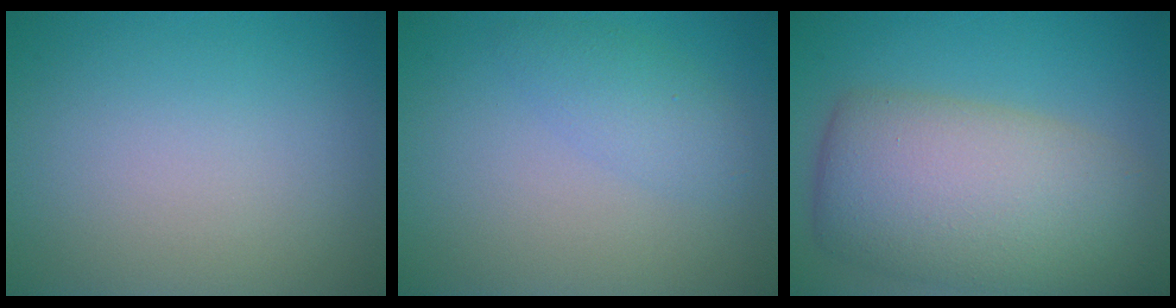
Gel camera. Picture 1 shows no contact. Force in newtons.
{"total": 2.2, "press": 2.2, "slide": 0.0}
{"total": 11.0, "press": 11.0, "slide": 0.6}